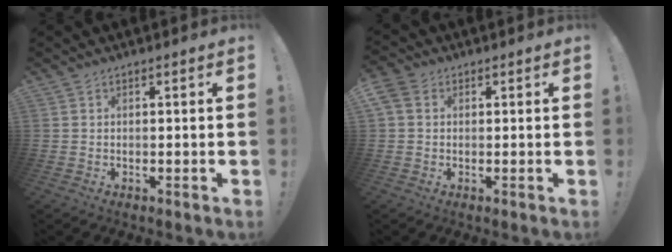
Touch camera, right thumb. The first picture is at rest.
{"total": 4.6, "force": [1.6, 3.4, 2.7], "torque": [-0.058, 0.002, 0.033]}